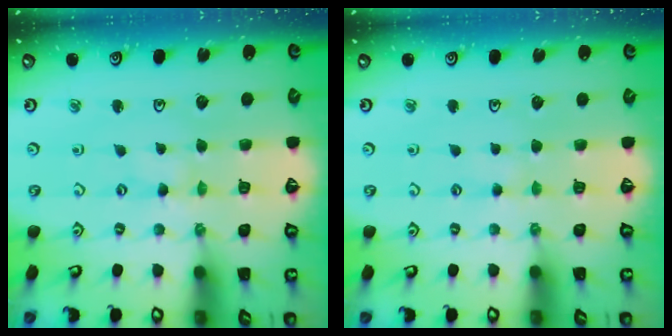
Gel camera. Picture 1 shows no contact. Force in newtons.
{"total": 2.1, "press": 2.1, "slide": 0.3}